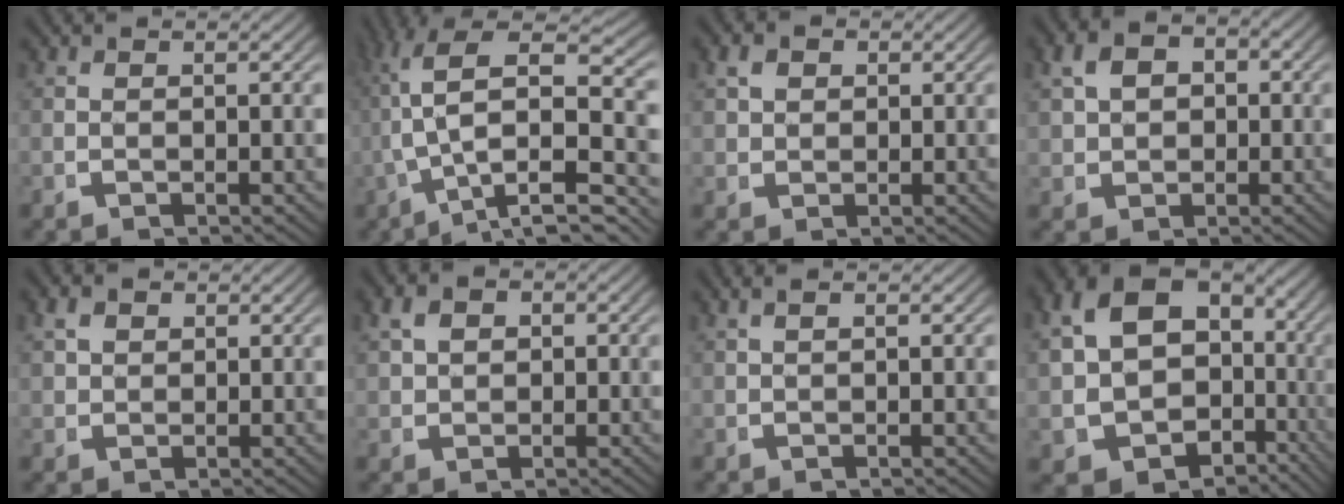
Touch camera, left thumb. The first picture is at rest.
{"total": 9.7, "force": [0.5, 5.1, 8.3], "torque": [-0.155, -0.022, 0.031]}
{"total": 2.4, "force": [1.2, 1.8, 1.1], "torque": [-0.025, -0.003, 0.026]}
{"total": 4.7, "force": [1.0, 3.6, 2.8], "torque": [-0.056, -0.003, 0.023]}
{"total": 2.1, "force": [1.3, 1.4, 0.9], "torque": [-0.020, -0.002, 0.030]}
{"total": 2.8, "force": [1.0, 2.2, 1.5], "torque": [-0.034, -0.001, 0.021]}
{"total": 1.0, "force": [0.6, 0.1, 0.8], "torque": [-0.014, 0.004, 0.015]}
{"total": 14.8, "force": [-2.3, 12.2, 7.9], "torque": [-0.209, -0.079, -0.009]}